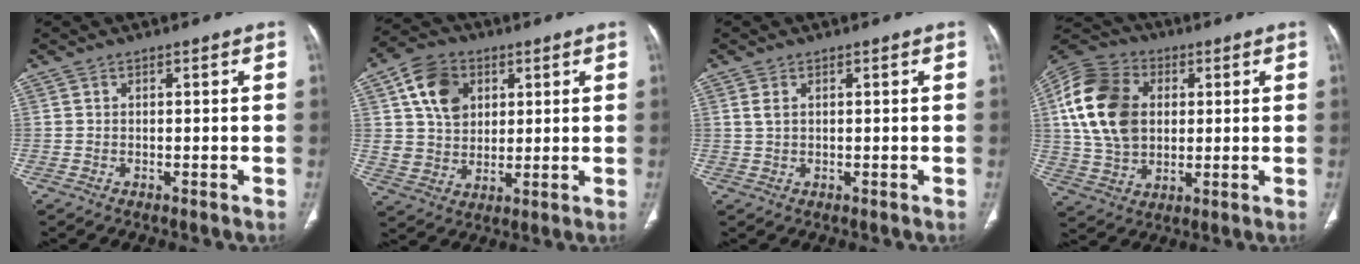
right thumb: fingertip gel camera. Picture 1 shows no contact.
{"total": 11.7, "force": [4.3, 9.0, 6.2], "torque": [-0.082, -0.007, 0.080]}
{"total": 1.7, "force": [0.7, 0.9, 1.3], "torque": [-0.027, 0.005, 0.020]}
{"total": 18.2, "force": [2.9, 13.3, 12.0], "torque": [-0.222, 0.010, 0.052]}